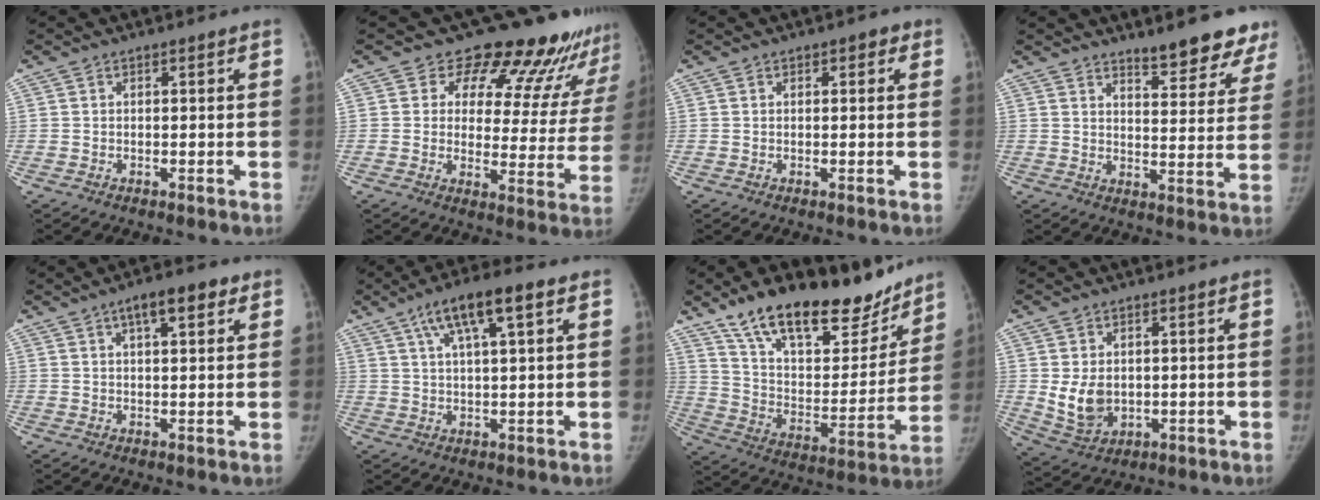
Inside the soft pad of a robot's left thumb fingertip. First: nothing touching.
{"total": 19.5, "force": [17.1, 7.6, 5.4], "torque": [-0.005, -0.121, 0.194]}
{"total": 1.6, "force": [0.7, 1.0, 0.9], "torque": [0.004, 0.001, 0.004]}
{"total": 11.4, "force": [9.4, 3.2, 5.6], "torque": [-0.026, -0.065, 0.117]}
{"total": 5.7, "force": [3.0, 2.3, 4.3], "torque": [-0.045, -0.004, 0.038]}
{"total": 10.5, "force": [5.1, 2.7, 8.8], "torque": [-0.148, 0.005, 0.085]}
{"total": 26.7, "force": [19.5, 11.3, 14.2], "torque": [-0.176, -0.075, 0.314]}
{"total": 7.3, "force": [0.3, 5.5, 4.7], "torque": [-0.067, -0.016, 0.025]}